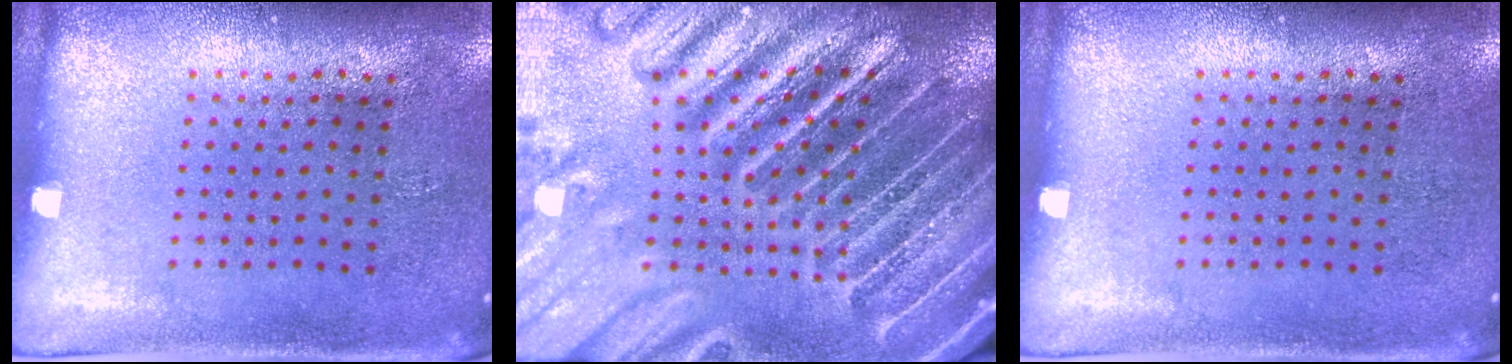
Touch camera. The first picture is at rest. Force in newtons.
{"total": 5.4, "press": 4.8, "slide": 2.7}
{"total": 0.0}